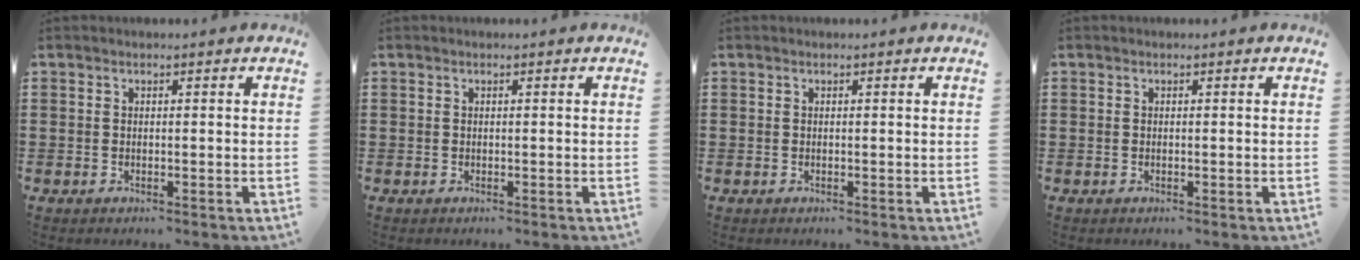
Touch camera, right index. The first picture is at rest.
{"total": 0.0}
{"total": 0.0}
{"total": 0.0}